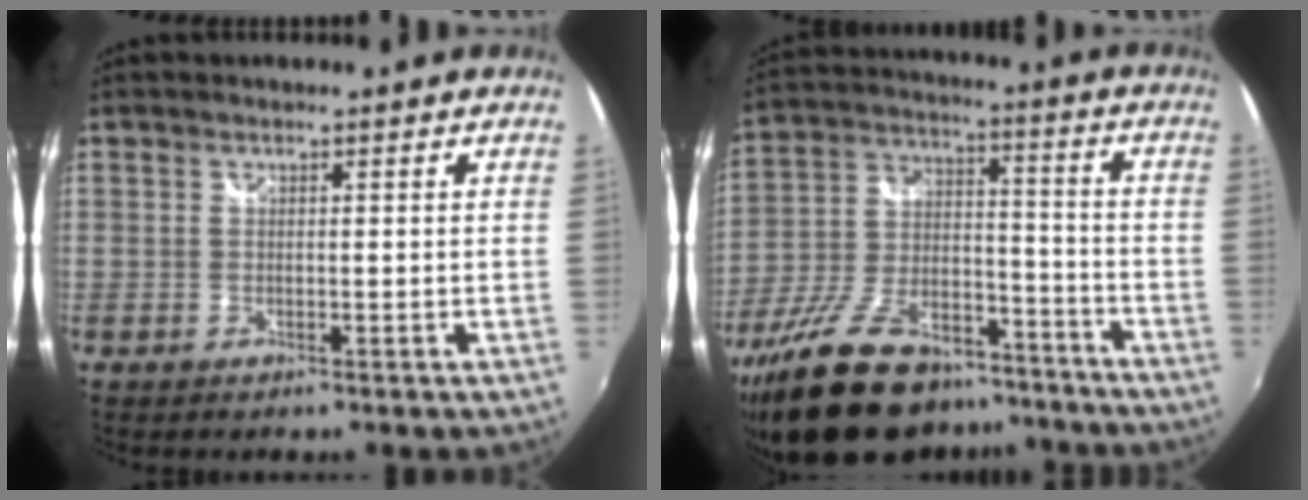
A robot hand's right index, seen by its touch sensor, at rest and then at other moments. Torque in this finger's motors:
{"motor_torque": [0.60, -0.70, 1.05, 0.21]}